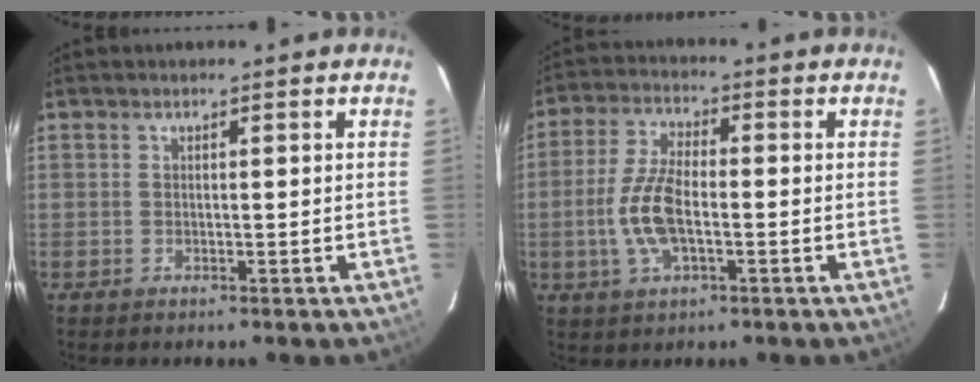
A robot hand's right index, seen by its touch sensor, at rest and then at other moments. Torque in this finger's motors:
{"motor_torque": [1.09, -0.32, 0.31, 0.08]}